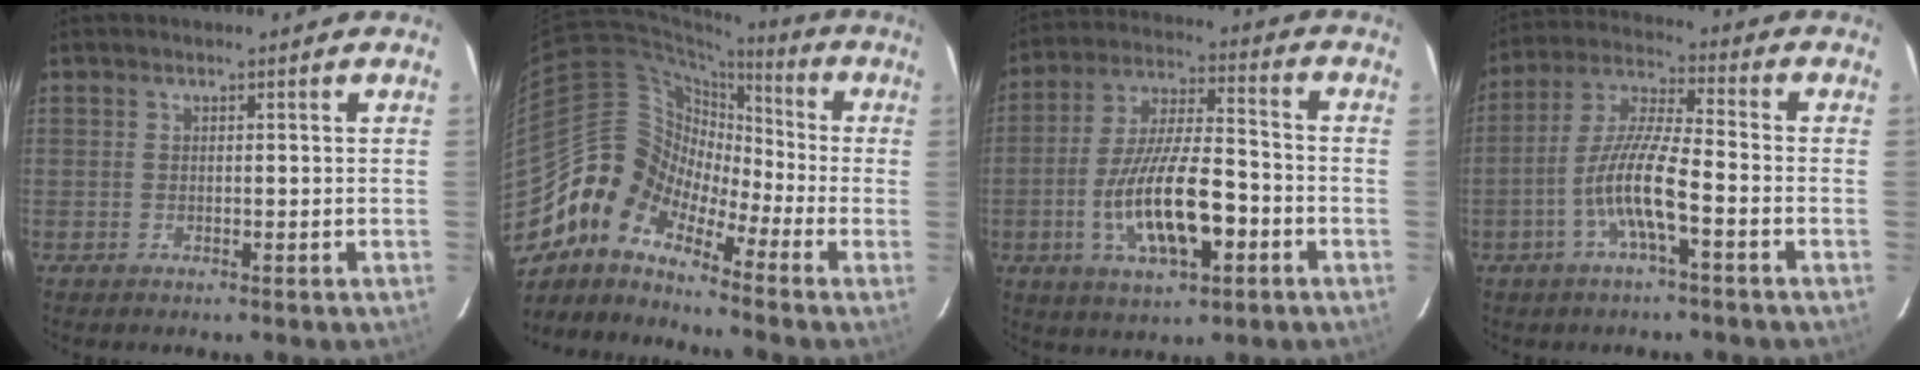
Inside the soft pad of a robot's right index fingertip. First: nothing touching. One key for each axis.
{"total": 10.0, "fx": -7.1, "fy": 6.3, "fz": 3.0, "tx": -0.057, "ty": 0.035, "tz": -0.173}
{"total": 15.7, "fx": -5.2, "fy": 5.2, "fz": 13.9, "tx": -0.272, "ty": -0.008, "tz": -0.084}
{"total": 10.2, "fx": -4.1, "fy": 1.2, "fz": 9.3, "tx": -0.195, "ty": 0.001, "tz": -0.081}